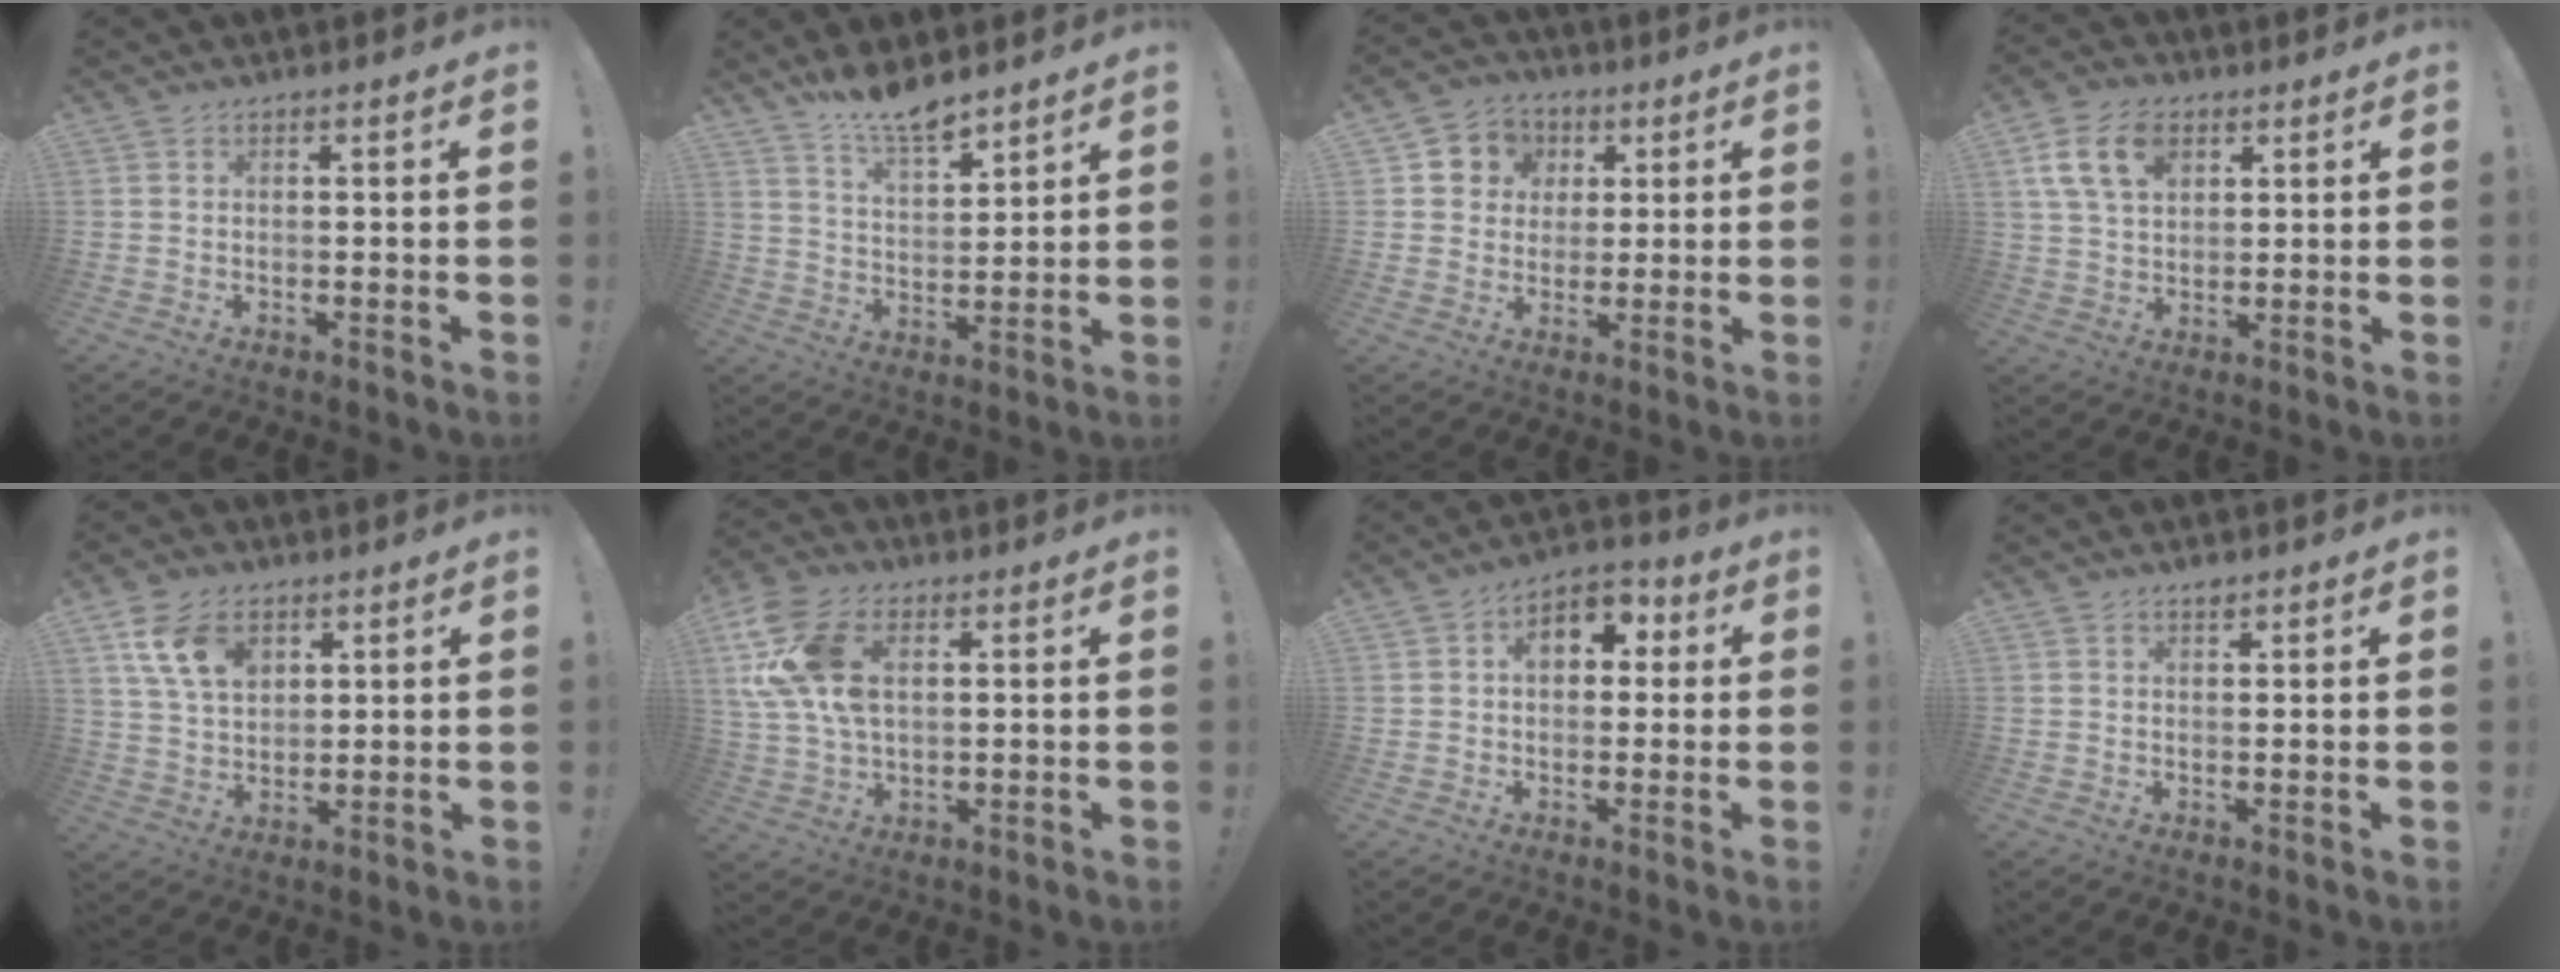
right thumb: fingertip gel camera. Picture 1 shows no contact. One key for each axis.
{"total": 9.7, "fx": 8.6, "fy": 2.0, "fz": 4.0, "tx": -0.071, "ty": -0.067, "tz": 0.158}
{"total": 8.0, "fx": 1.4, "fy": 7.6, "fz": 1.9, "tx": -0.024, "ty": -0.005, "tz": 0.033}
{"total": 12.6, "fx": 5.5, "fy": 8.4, "fz": 7.6, "tx": -0.134, "ty": -0.007, "tz": 0.105}
{"total": 11.7, "fx": 5.8, "fy": 7.6, "fz": 6.7, "tx": -0.119, "ty": -0.017, "tz": 0.112}
{"total": 16.5, "fx": 4.4, "fy": 10.6, "fz": 11.8, "tx": -0.245, "ty": -0.003, "tz": 0.083}
{"total": 8.7, "fx": 2.1, "fy": 6.0, "fz": 6.0, "tx": -0.086, "ty": 0.006, "tz": 0.039}
{"total": 1.4, "fx": 1.3, "fy": 0.3, "fz": 0.4, "tx": 0.008, "ty": -0.010, "tz": 0.021}